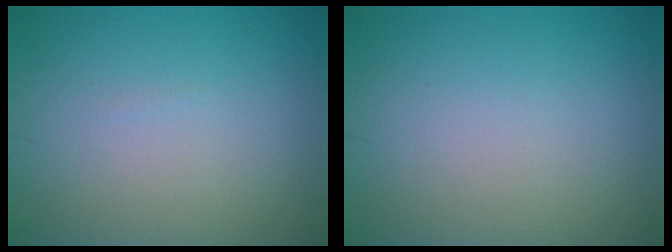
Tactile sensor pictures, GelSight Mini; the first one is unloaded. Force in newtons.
{"total": 0.0}